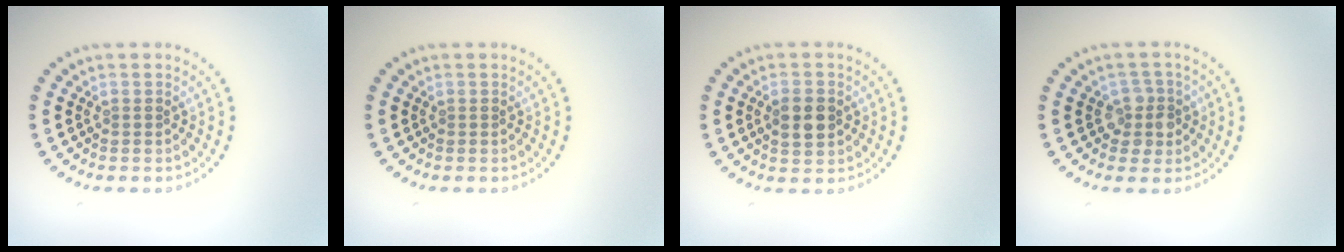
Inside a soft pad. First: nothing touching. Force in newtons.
{"total": 0.0}
{"total": 2.8, "press": 2.8, "slide": 0.2}
{"total": 2.4, "press": 2.2, "slide": 1.1}